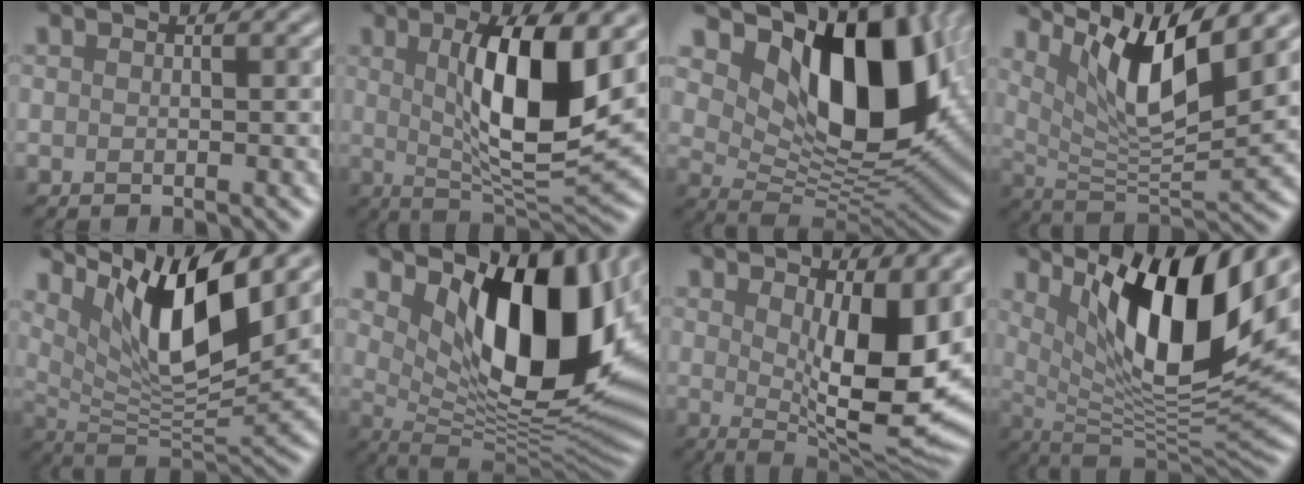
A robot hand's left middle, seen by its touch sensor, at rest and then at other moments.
{"total": 10.0, "force": [2.0, 2.7, 9.4], "torque": [-0.149, -0.014, 0.041]}
{"total": 13.5, "force": [4.4, 7.9, 10.0], "torque": [-0.155, -0.020, 0.087]}
{"total": 8.7, "force": [4.7, 2.2, 7.0], "torque": [-0.117, -0.015, 0.090]}
{"total": 10.3, "force": [5.1, 3.1, 8.4], "torque": [-0.142, -0.017, 0.101]}
{"total": 13.8, "force": [4.4, 7.0, 11.1], "torque": [-0.158, -0.017, 0.086]}
{"total": 10.6, "force": [1.8, 3.7, 9.8], "torque": [-0.138, -0.022, 0.031]}
{"total": 12.9, "force": [5.3, 3.9, 11.1], "torque": [-0.175, -0.015, 0.101]}